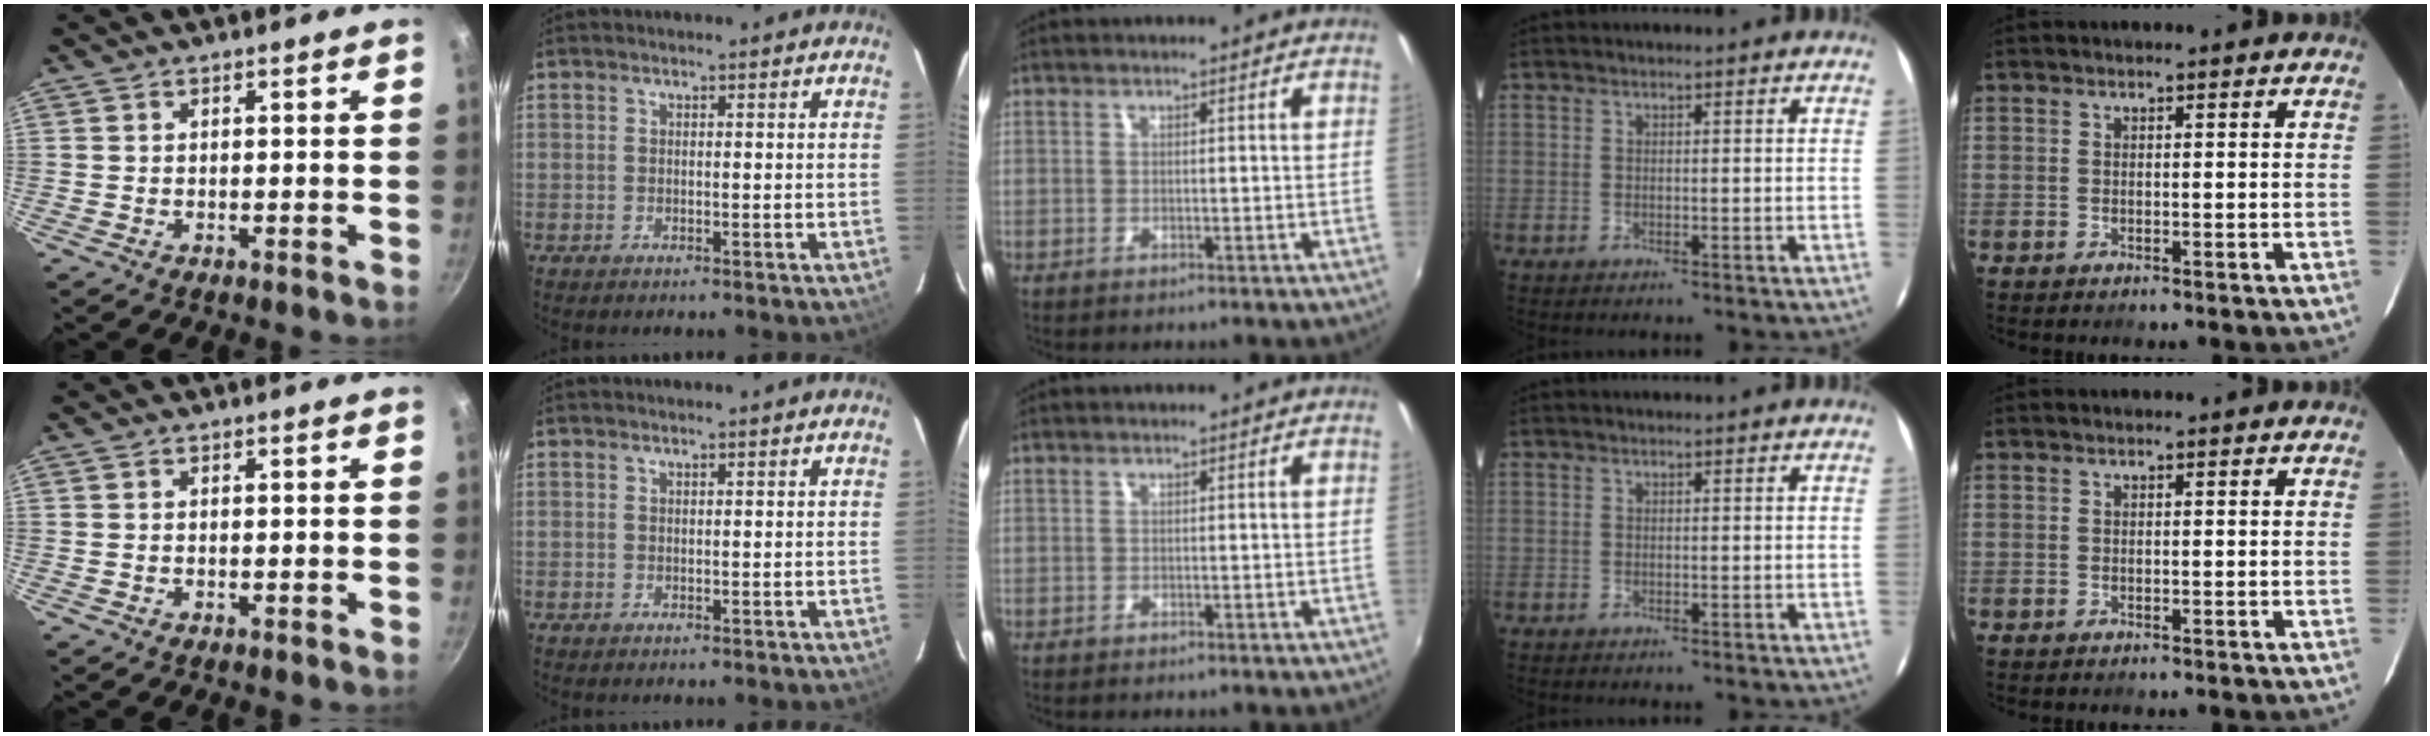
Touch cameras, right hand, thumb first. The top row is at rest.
{}